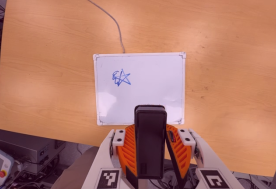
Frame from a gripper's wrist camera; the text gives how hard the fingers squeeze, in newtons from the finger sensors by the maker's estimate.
{"total": 5.8, "left": 4.1, "right": 7.5}